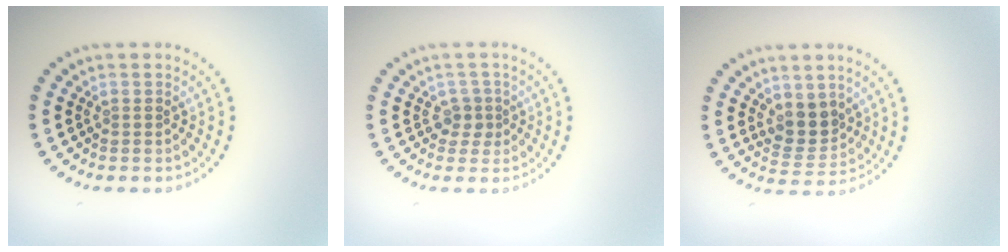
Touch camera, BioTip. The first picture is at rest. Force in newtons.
{"total": 1.6, "press": 1.3, "slide": 1.0}
{"total": 2.8, "press": 2.6, "slide": 1.2}